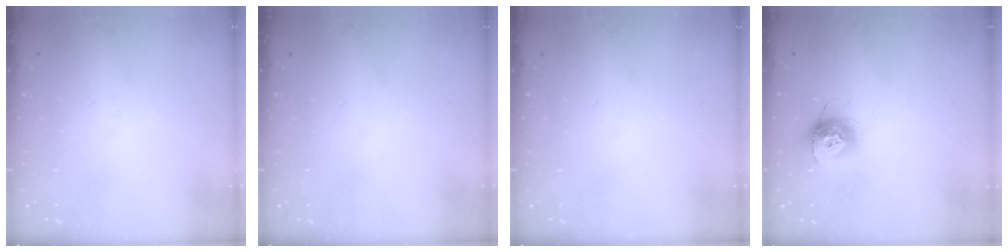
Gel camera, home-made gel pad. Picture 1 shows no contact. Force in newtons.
{"total": 0.0}
{"total": 0.0}
{"total": 10.2, "press": 10.2, "slide": 0.4}